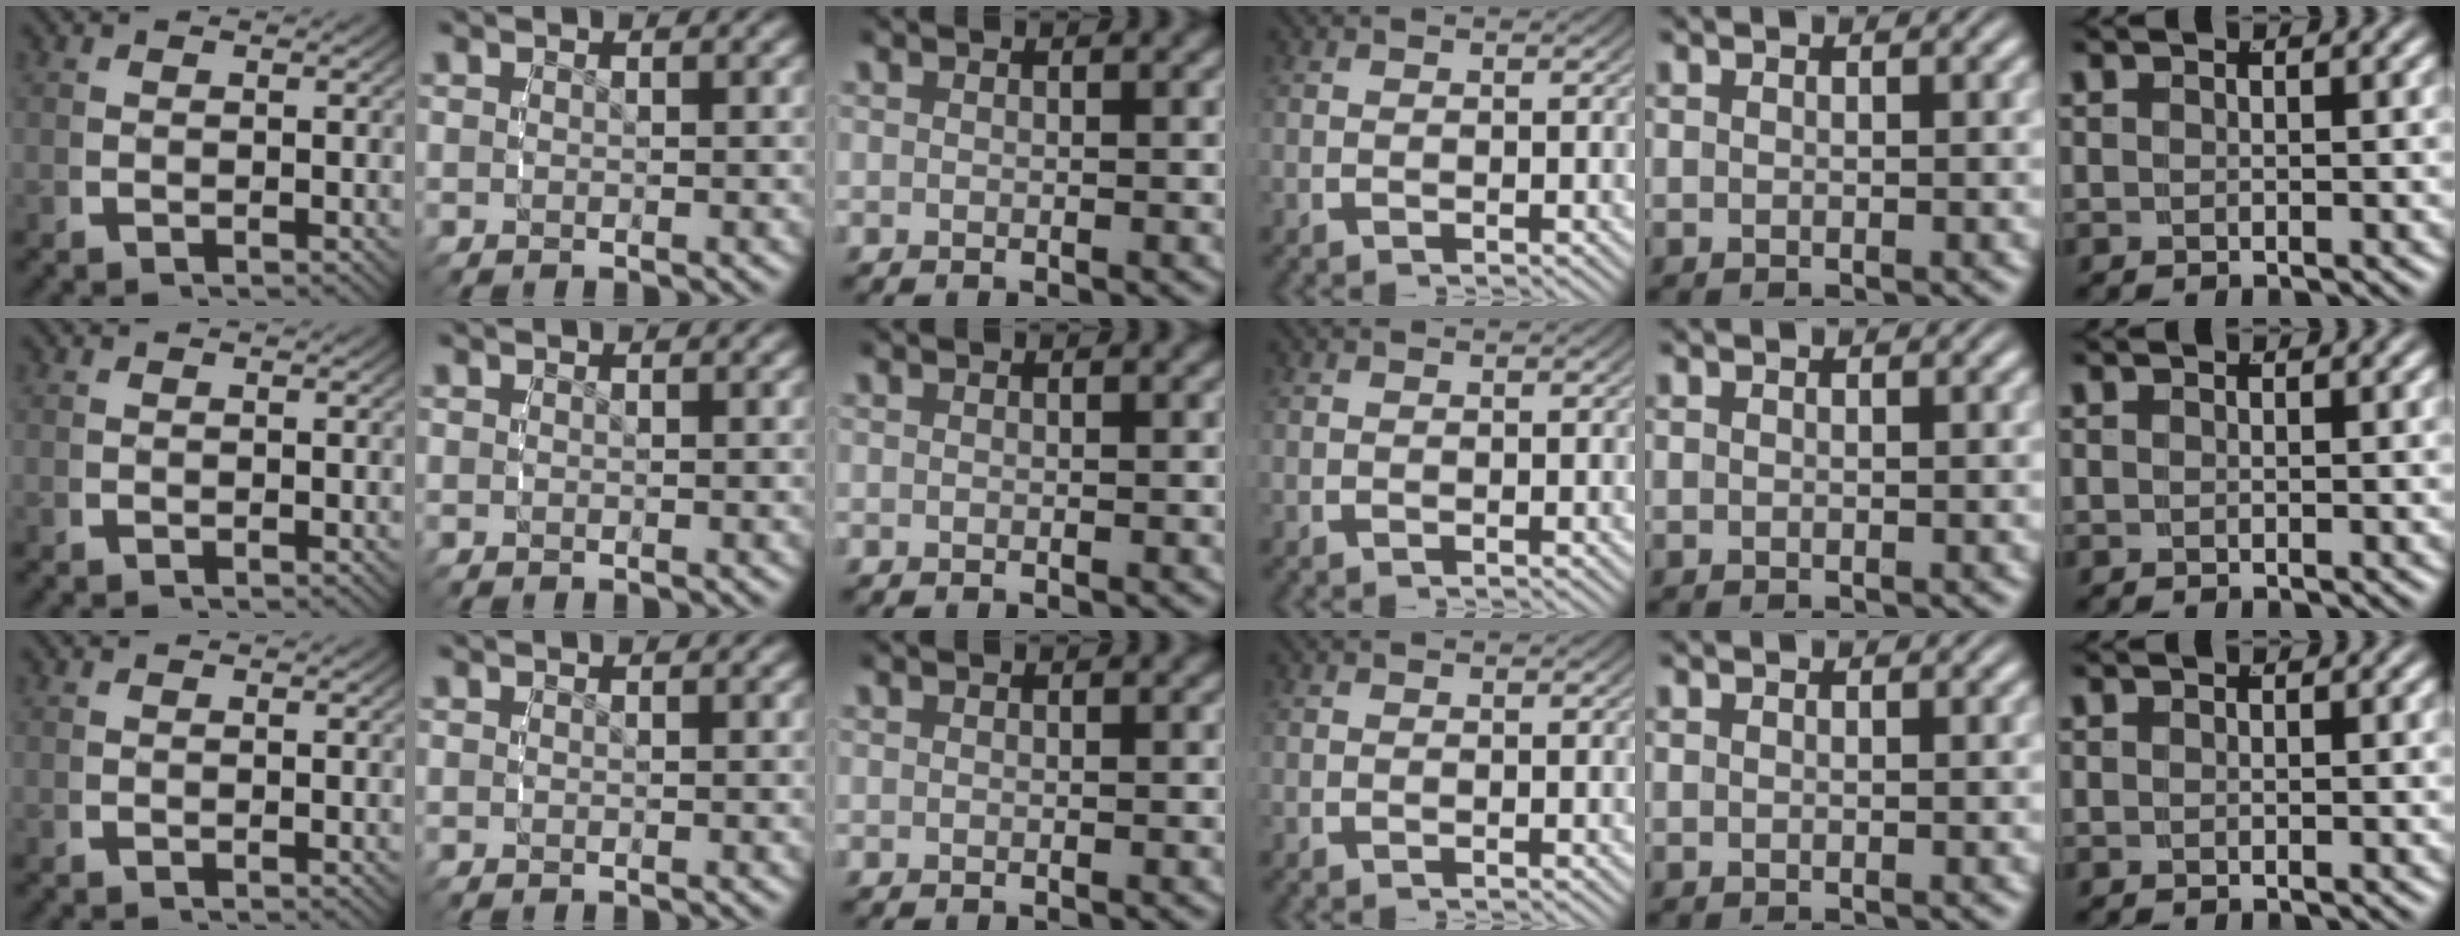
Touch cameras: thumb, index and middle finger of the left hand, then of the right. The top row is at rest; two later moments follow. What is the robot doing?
{"motion": "reach", "object": "bowl"}